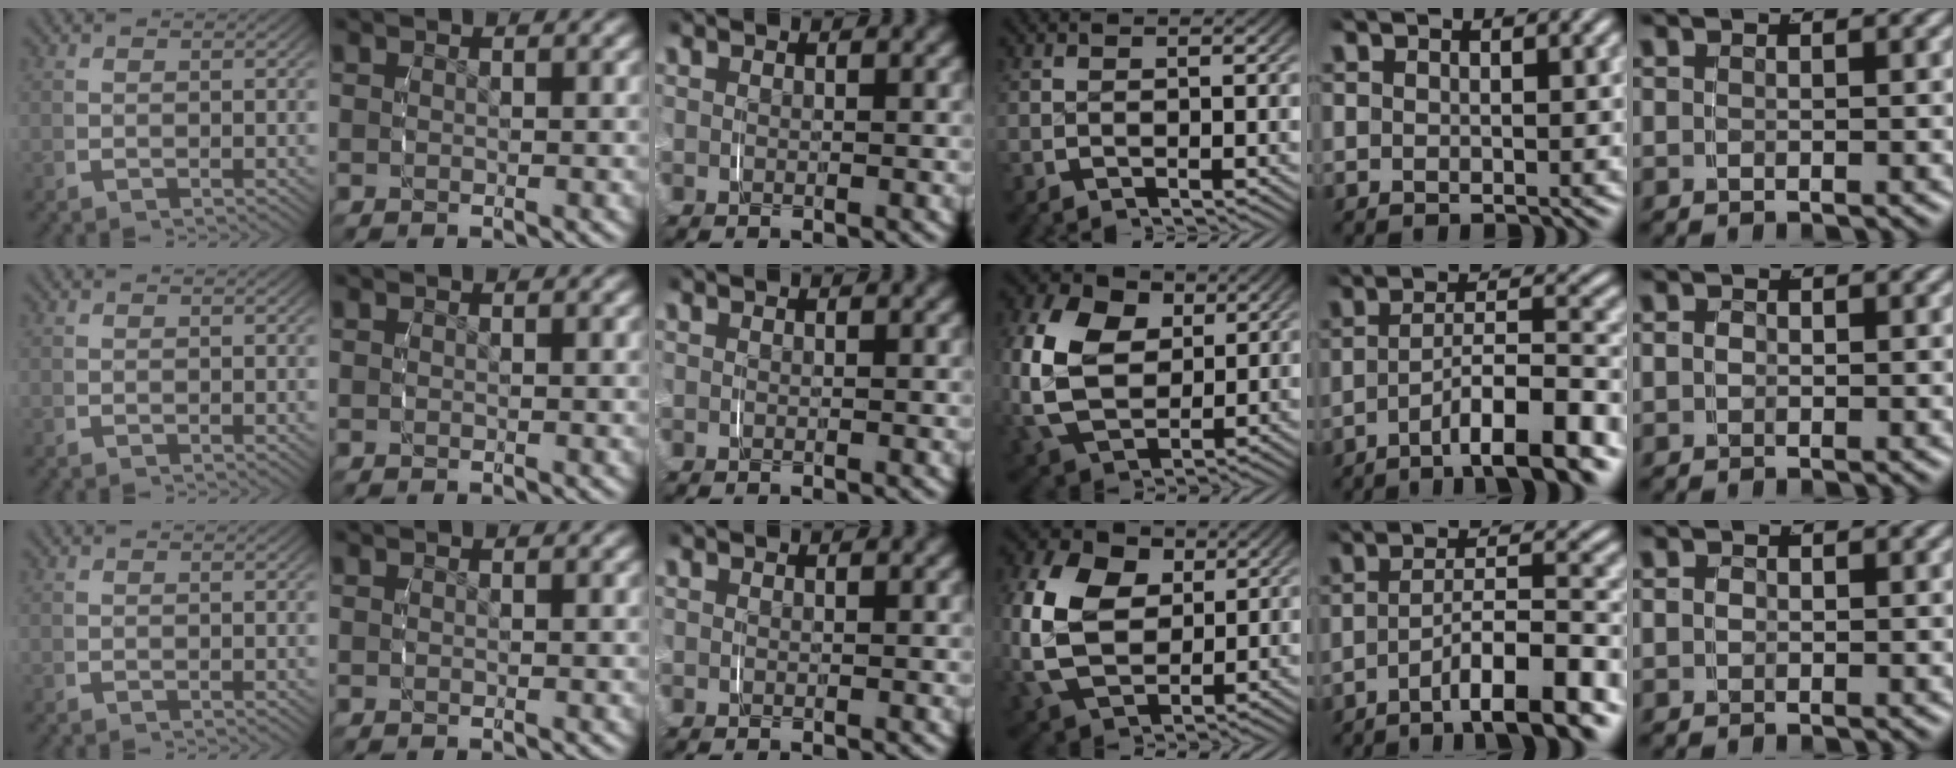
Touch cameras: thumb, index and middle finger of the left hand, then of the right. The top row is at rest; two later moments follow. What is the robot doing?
{"motion": "grasp_and_lifting", "object": "paper"}